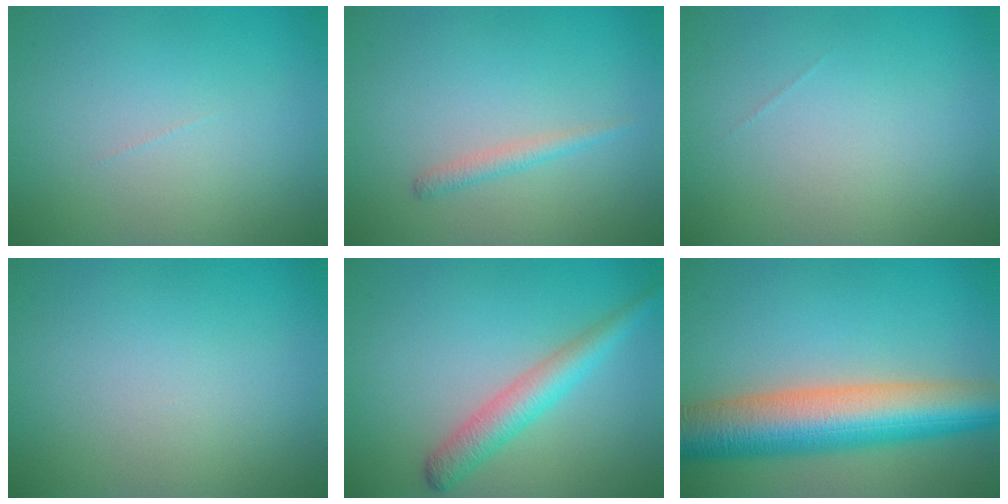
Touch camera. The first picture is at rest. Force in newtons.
{"total": 1.2, "press": 1.2, "slide": 0.1}
{"total": 0.0}
{"total": 0.0}
{"total": 3.5, "press": 3.5, "slide": 0.1}
{"total": 10.5, "press": 10.5, "slide": 0.4}